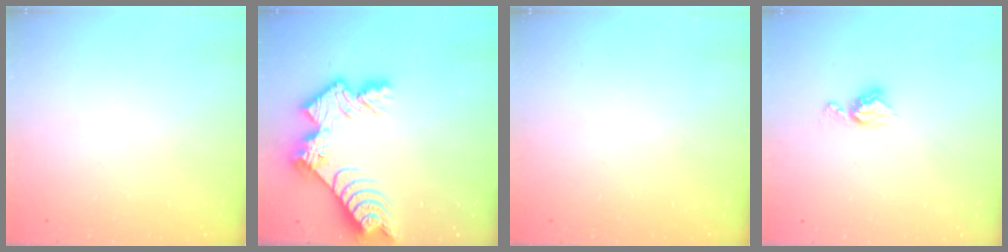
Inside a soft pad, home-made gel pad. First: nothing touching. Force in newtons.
{"total": 13.8, "press": 13.8, "slide": 1.1}
{"total": 0.0}
{"total": 7.1, "press": 7.1, "slide": 0.3}